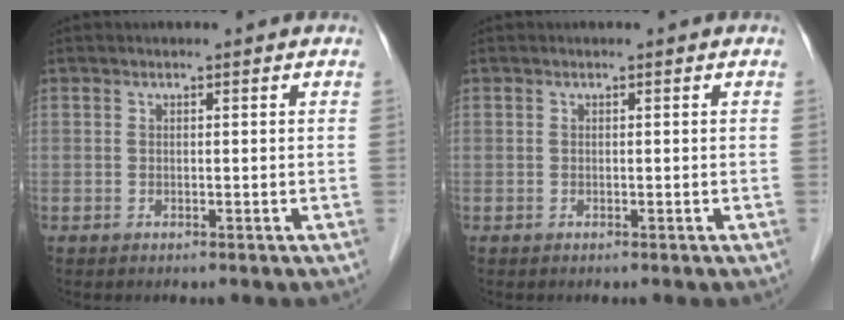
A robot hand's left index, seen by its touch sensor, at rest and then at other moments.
{"total": 0.0}